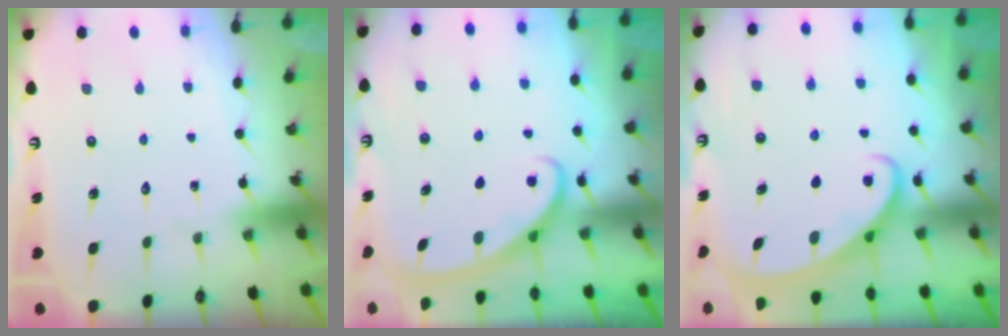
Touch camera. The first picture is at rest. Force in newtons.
{"total": 2.9, "press": 2.8, "slide": 0.4}
{"total": 2.4, "press": 2.4, "slide": 0.4}